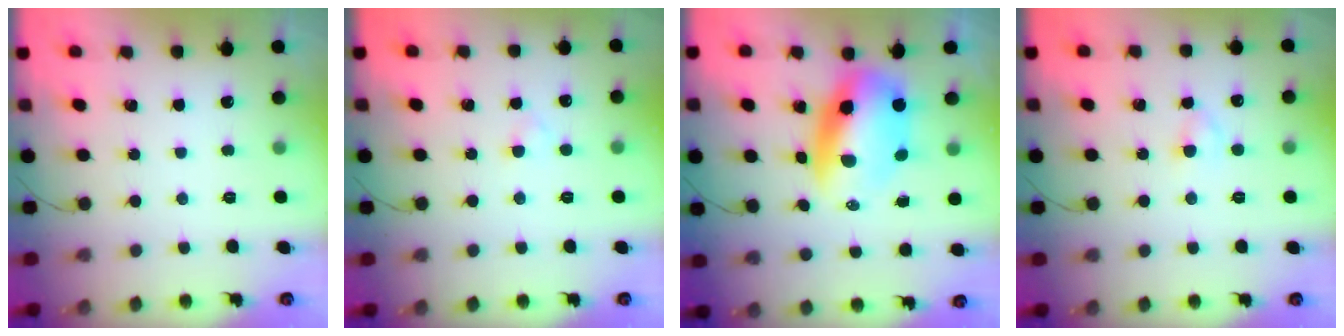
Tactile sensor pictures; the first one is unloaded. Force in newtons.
{"total": 1.5, "press": 1.3, "slide": 0.8}
{"total": 11.5, "press": 11.0, "slide": 3.4}
{"total": 1.9, "press": 1.7, "slide": 0.8}